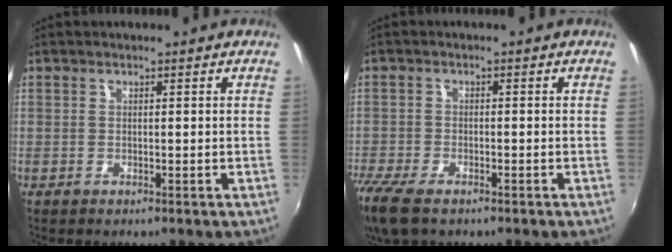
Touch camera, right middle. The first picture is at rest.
{"total": 9.8, "force": [-7.0, 3.7, 5.8], "torque": [-0.150, -0.041, -0.134]}